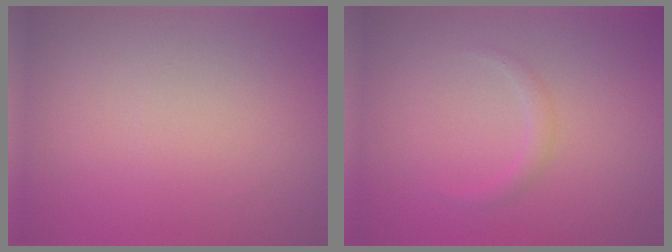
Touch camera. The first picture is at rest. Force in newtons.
{"total": 1.0, "press": 1.0, "slide": 0.1}